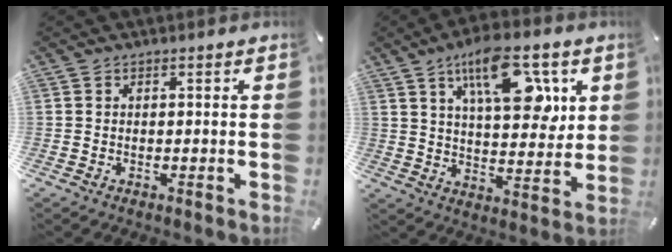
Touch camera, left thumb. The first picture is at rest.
{"total": 17.2, "force": [8.4, 8.1, 12.6], "torque": [-0.185, -0.025, 0.137]}